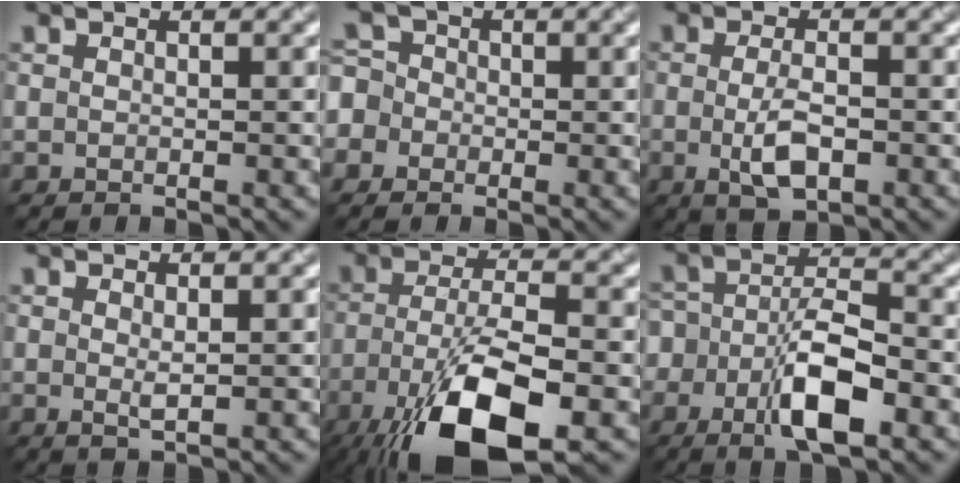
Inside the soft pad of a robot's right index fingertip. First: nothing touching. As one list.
[{"total": 4.3, "force": [-1.1, 3.9, 1.3], "torque": [-0.021, 0.021, -0.052]}, {"total": 3.4, "force": [-0.6, 1.2, 3.1], "torque": [-0.066, -0.008, -0.012]}, {"total": 1.1, "force": [0.2, 0.1, 1.1], "torque": [-0.021, -0.004, 0.002]}, {"total": 12.7, "force": [-6.6, 4.3, 9.9], "torque": [-0.199, -0.019, -0.120]}, {"total": 6.6, "force": [-2.8, 2.8, 5.3], "torque": [-0.089, 0.003, -0.053]}]